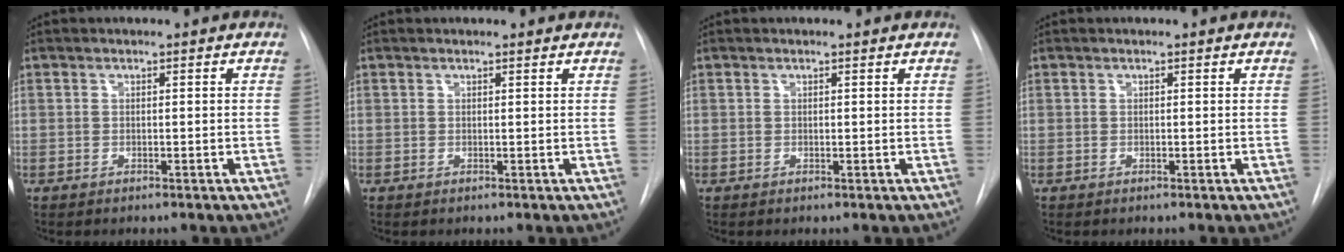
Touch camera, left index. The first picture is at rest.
{"total": 1.1, "force": [1.0, 0.1, 0.1], "torque": [-0.010, 0.002, 0.012]}
{"total": 0.0}
{"total": 0.0}